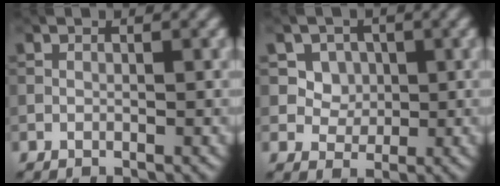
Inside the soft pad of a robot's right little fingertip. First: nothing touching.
{"total": 4.0, "force": [1.3, 3.4, 1.6], "torque": [-0.041, -0.014, 0.039]}